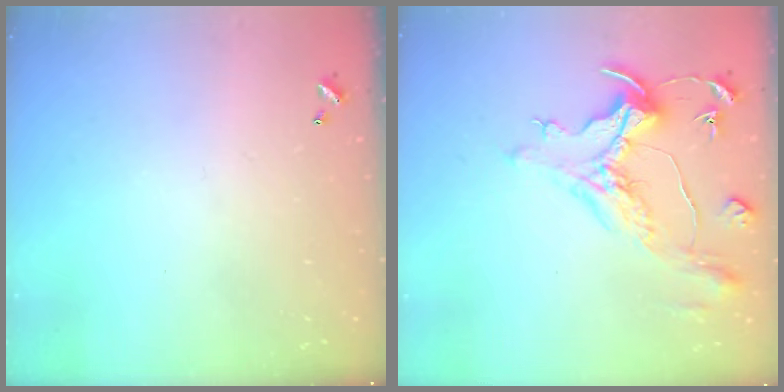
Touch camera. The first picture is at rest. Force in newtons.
{"total": 1.5, "press": 0.8, "slide": 1.2}